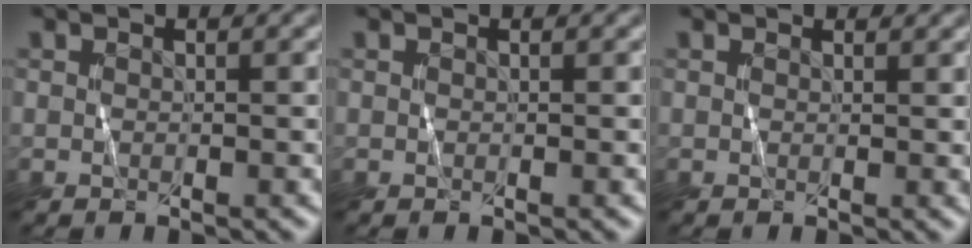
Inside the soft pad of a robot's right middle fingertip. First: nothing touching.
{"total": 0.0}
{"total": 1.0, "force": [0.9, 0.2, 0.4], "torque": [-0.004, -0.002, 0.015]}